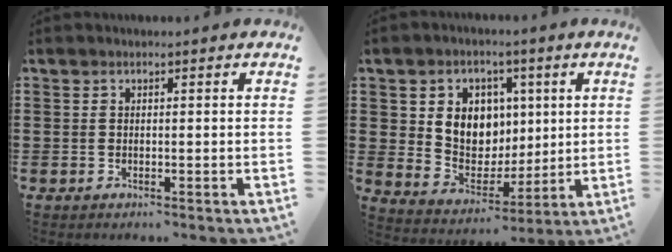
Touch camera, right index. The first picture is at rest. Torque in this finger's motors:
{"motor_torque": [1.06, -0.66, 0.94, 0.13]}